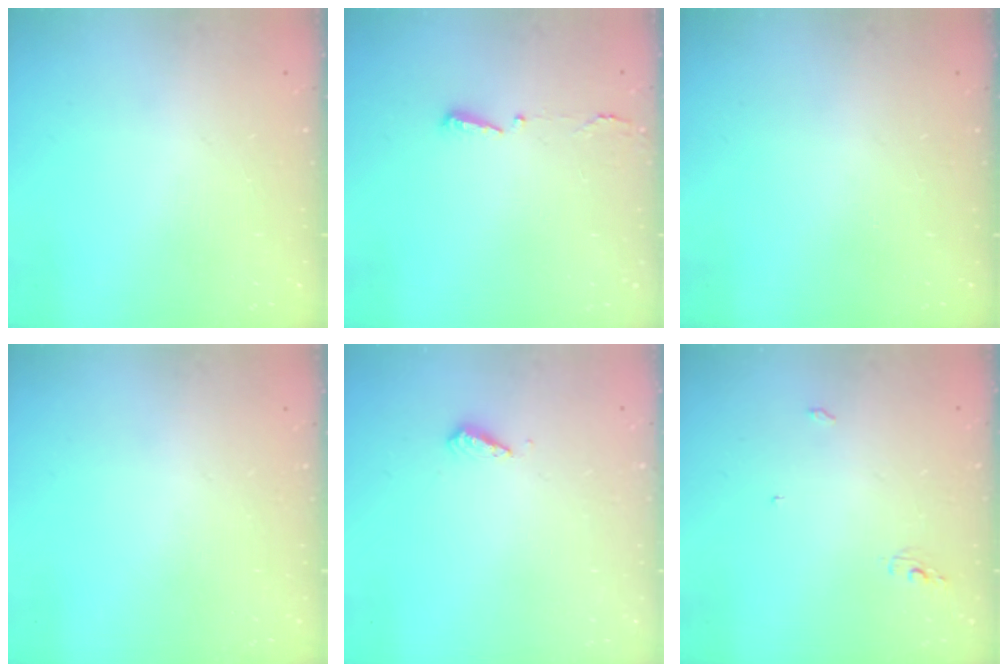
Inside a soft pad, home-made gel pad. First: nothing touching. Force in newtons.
{"total": 2.9, "press": 2.8, "slide": 0.6}
{"total": 0.0}
{"total": 0.0}
{"total": 2.8, "press": 2.8, "slide": 0.7}
{"total": 3.4, "press": 3.4, "slide": 0.0}